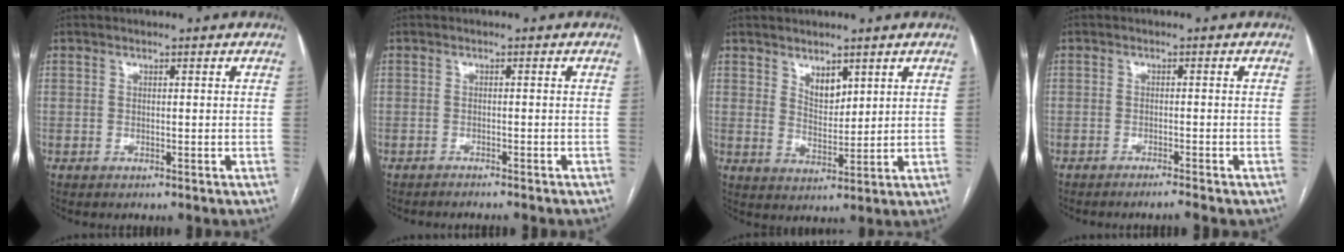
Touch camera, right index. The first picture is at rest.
{"total": 6.2, "force": [-5.7, 0.7, 2.4], "torque": [-0.022, -0.010, -0.068]}
{"total": 4.0, "force": [2.6, 2.0, 2.3], "torque": [-0.041, -0.006, 0.055]}
{"total": 3.6, "force": [-3.2, 0.0, 1.7], "torque": [-0.020, -0.003, -0.041]}